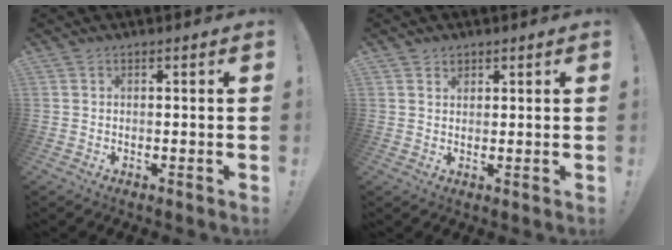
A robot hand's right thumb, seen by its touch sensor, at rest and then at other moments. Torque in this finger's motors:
{"motor_torque": [-0.05, -0.05, -0.05, 0.45, 0.11]}